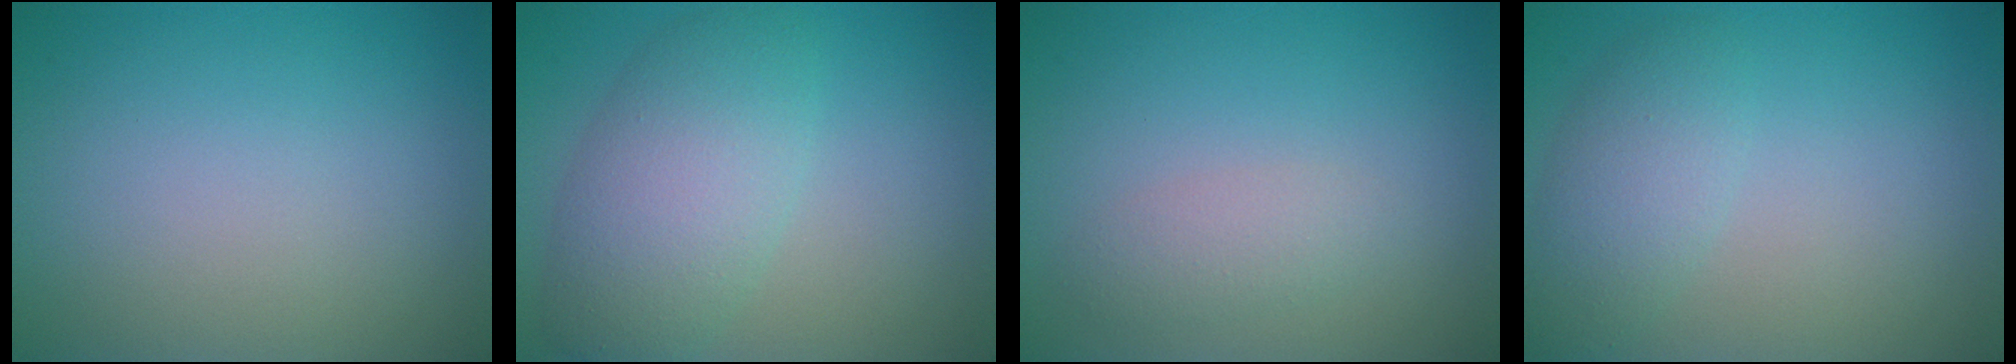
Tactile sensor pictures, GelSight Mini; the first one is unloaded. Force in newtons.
{"total": 4.3, "press": 4.3, "slide": 0.2}
{"total": 1.8, "press": 1.8, "slide": 0.1}
{"total": 3.0, "press": 3.0, "slide": 0.1}